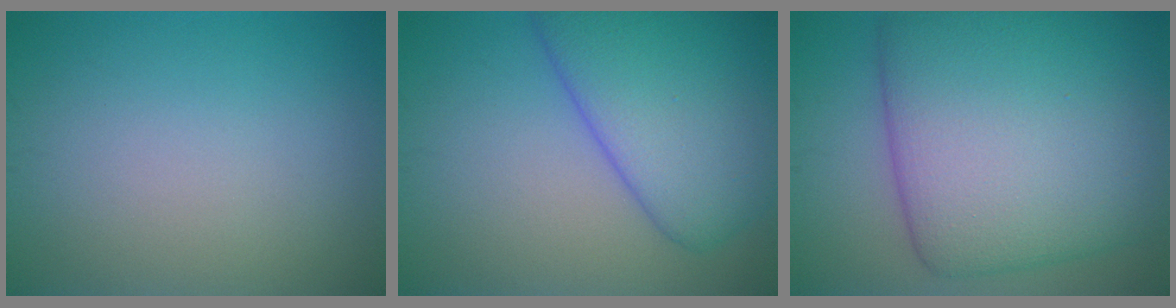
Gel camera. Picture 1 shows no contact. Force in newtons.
{"total": 9.0, "press": 9.0, "slide": 0.6}
{"total": 14.3, "press": 14.3, "slide": 0.4}